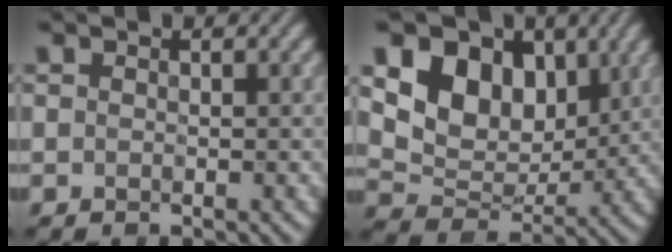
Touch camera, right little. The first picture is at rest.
{"total": 8.2, "force": [3.1, 5.7, 5.0], "torque": [-0.093, -0.007, 0.047]}